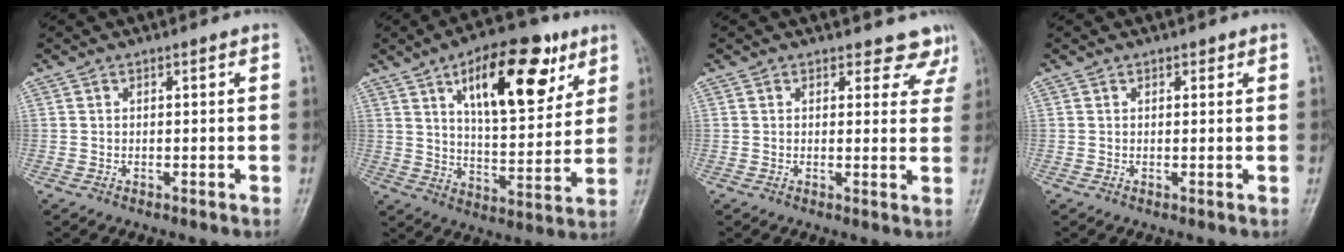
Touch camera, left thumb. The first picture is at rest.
{"total": 19.3, "force": [9.2, 8.4, 14.7], "torque": [-0.180, -0.032, 0.147]}
{"total": 5.5, "force": [4.8, 2.7, 0.3], "torque": [0.038, -0.025, 0.033]}
{"total": 0.9, "force": [0.6, 0.6, 0.3], "torque": [0.004, -0.003, 0.005]}